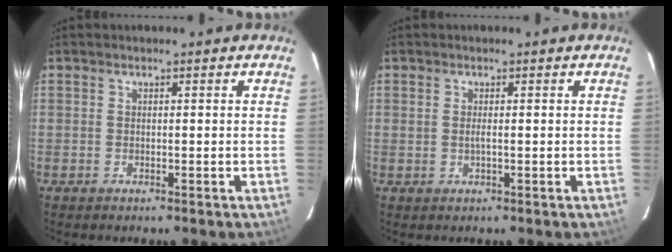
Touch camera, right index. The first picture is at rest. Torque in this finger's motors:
{"motor_torque": [-0.02, 0.10, -0.03, 0.00]}